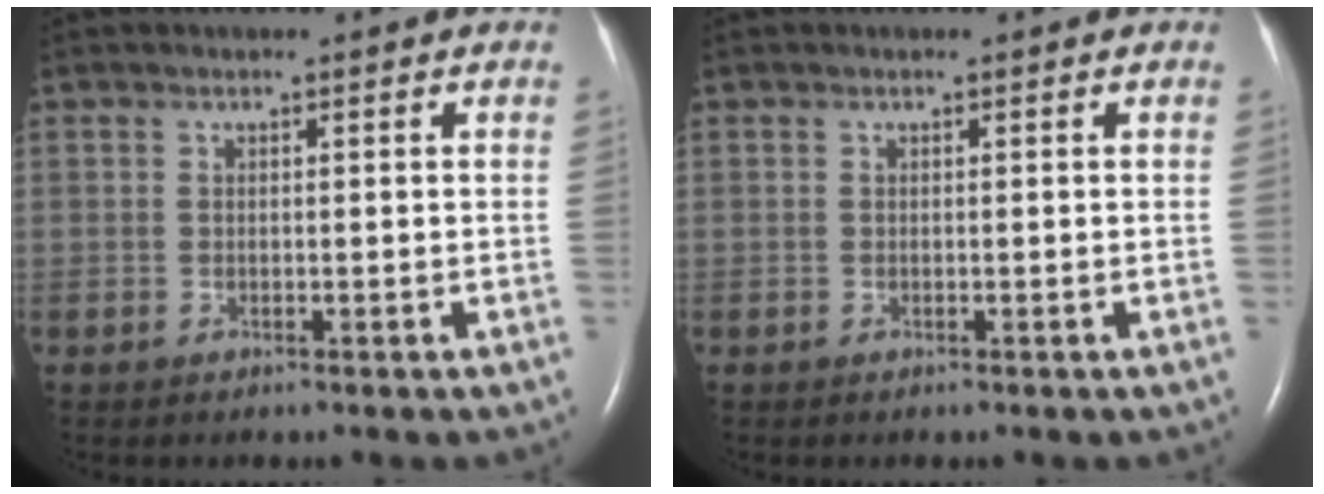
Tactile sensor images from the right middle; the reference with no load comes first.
{"total": 0.0}